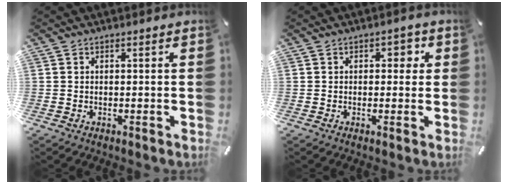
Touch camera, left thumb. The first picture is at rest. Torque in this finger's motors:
{"motor_torque": [0.25, 0.58, 0.14, -0.32, -0.02]}